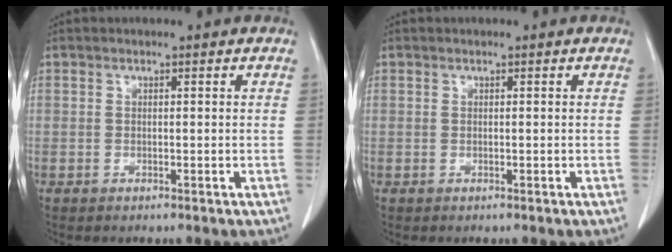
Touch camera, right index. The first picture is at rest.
{"total": 0.0}